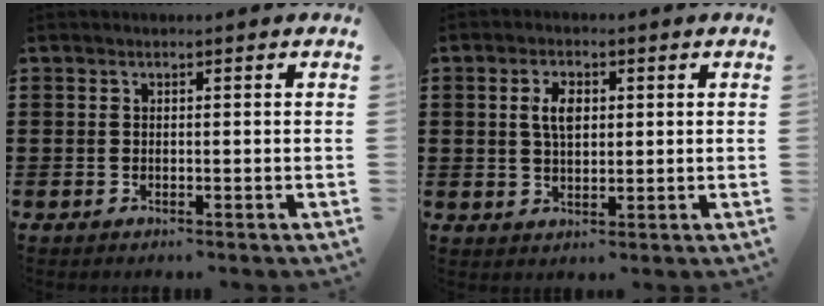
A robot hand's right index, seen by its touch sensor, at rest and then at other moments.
{"total": 4.0, "force": [0.8, 2.1, 3.3], "torque": [-0.070, 0.011, 0.013]}